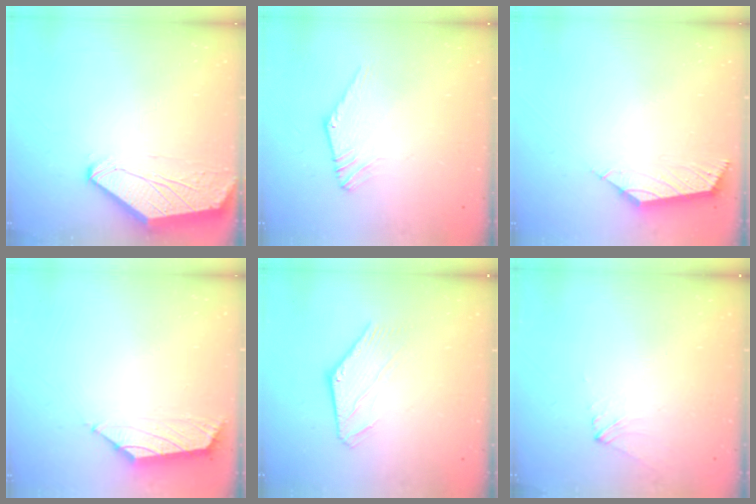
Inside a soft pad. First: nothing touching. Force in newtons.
{"total": 3.0, "press": 3.0, "slide": 0.2}
{"total": 2.9, "press": 2.8, "slide": 0.7}
{"total": 1.5, "press": 1.4, "slide": 0.5}
{"total": 0.0}
{"total": 2.0, "press": 2.0, "slide": 0.3}